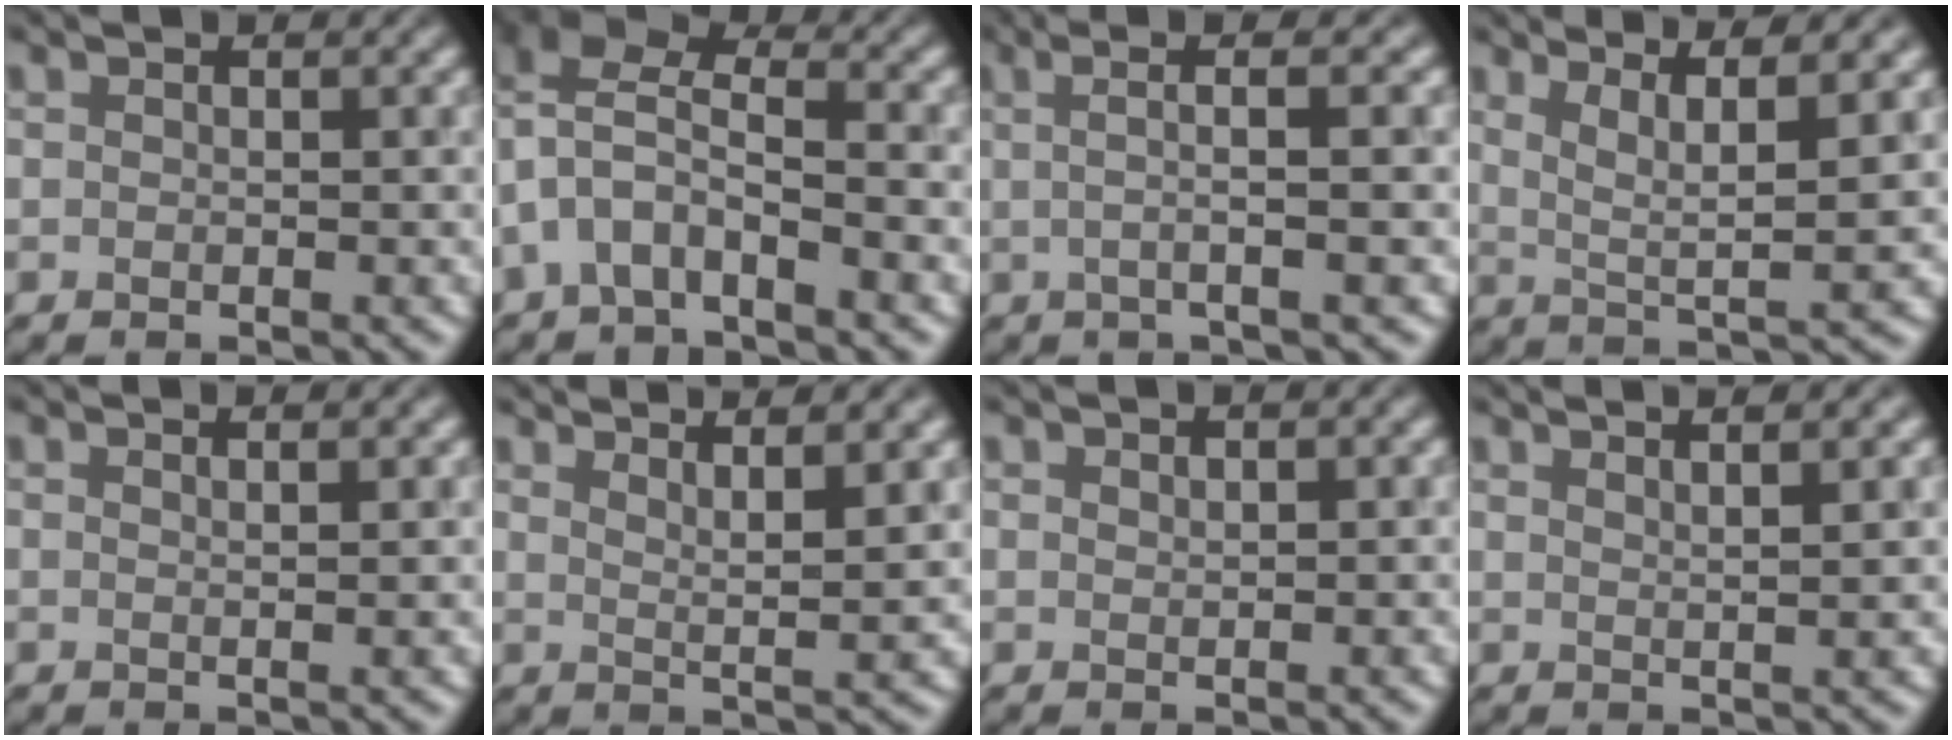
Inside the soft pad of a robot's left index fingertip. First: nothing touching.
{"total": 6.0, "force": [-1.5, 3.5, 4.6], "torque": [-0.092, 0.021, -0.033]}
{"total": 4.0, "force": [0.7, 0.6, 4.0], "torque": [-0.065, 0.015, 0.017]}
{"total": 4.5, "force": [2.0, 0.7, 4.0], "torque": [-0.074, 0.003, 0.050]}
{"total": 2.8, "force": [1.8, 1.1, 1.8], "torque": [0.001, 0.020, -0.004]}
{"total": 5.1, "force": [3.8, 0.7, 3.3], "torque": [-0.050, 0.016, 0.057]}
{"total": 0.7, "force": [0.6, -0.1, -0.1], "torque": [0.003, 0.004, 0.020]}
{"total": 4.7, "force": [3.5, 1.1, 2.9], "torque": [-0.017, 0.032, 0.025]}